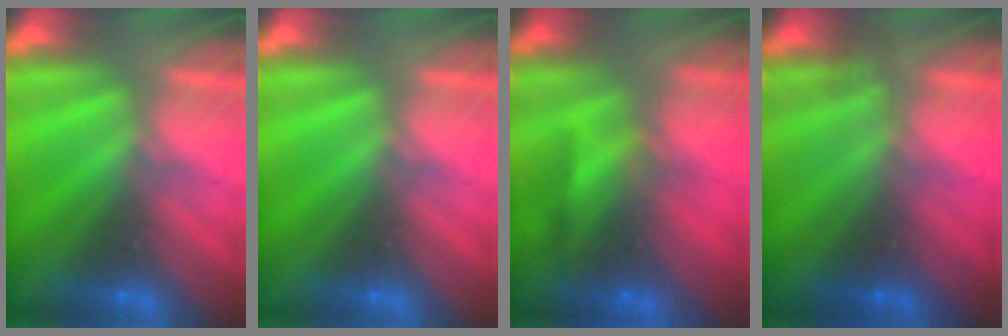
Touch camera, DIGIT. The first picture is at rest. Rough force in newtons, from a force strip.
{"total": 0.0}
{"total": 5.6}
{"total": 1.2}